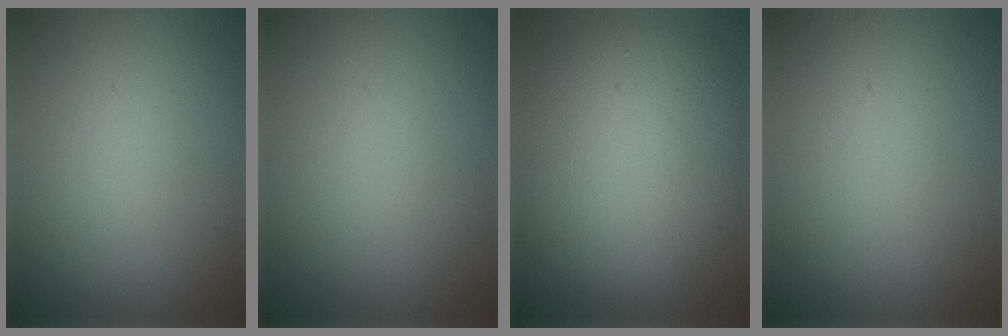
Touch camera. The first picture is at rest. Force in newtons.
{"total": 0.0}
{"total": 9.4, "press": 9.4, "slide": 0.9}
{"total": 0.0}